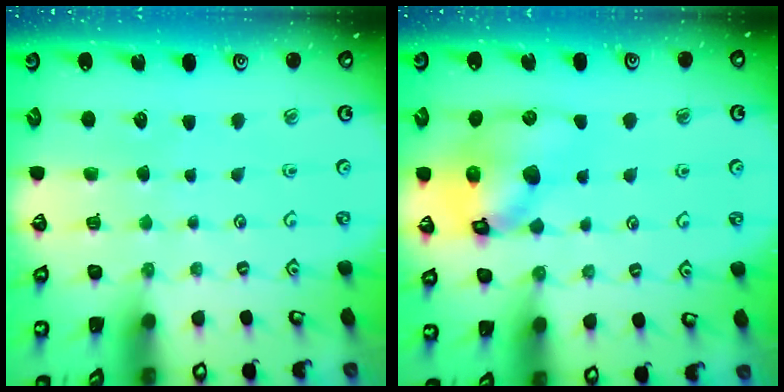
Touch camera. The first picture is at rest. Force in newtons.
{"total": 15.0, "press": 14.8, "slide": 2.1}